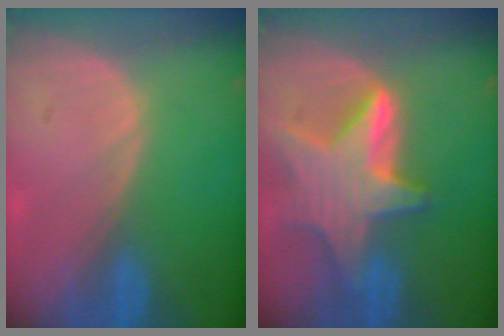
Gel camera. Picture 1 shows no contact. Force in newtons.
{"total": 9.5, "press": 9.5, "slide": 0.7}